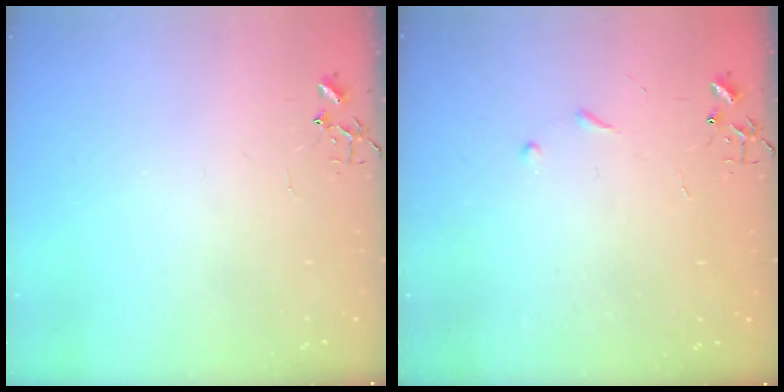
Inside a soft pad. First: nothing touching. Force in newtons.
{"total": 5.1, "press": 5.0, "slide": 0.6}